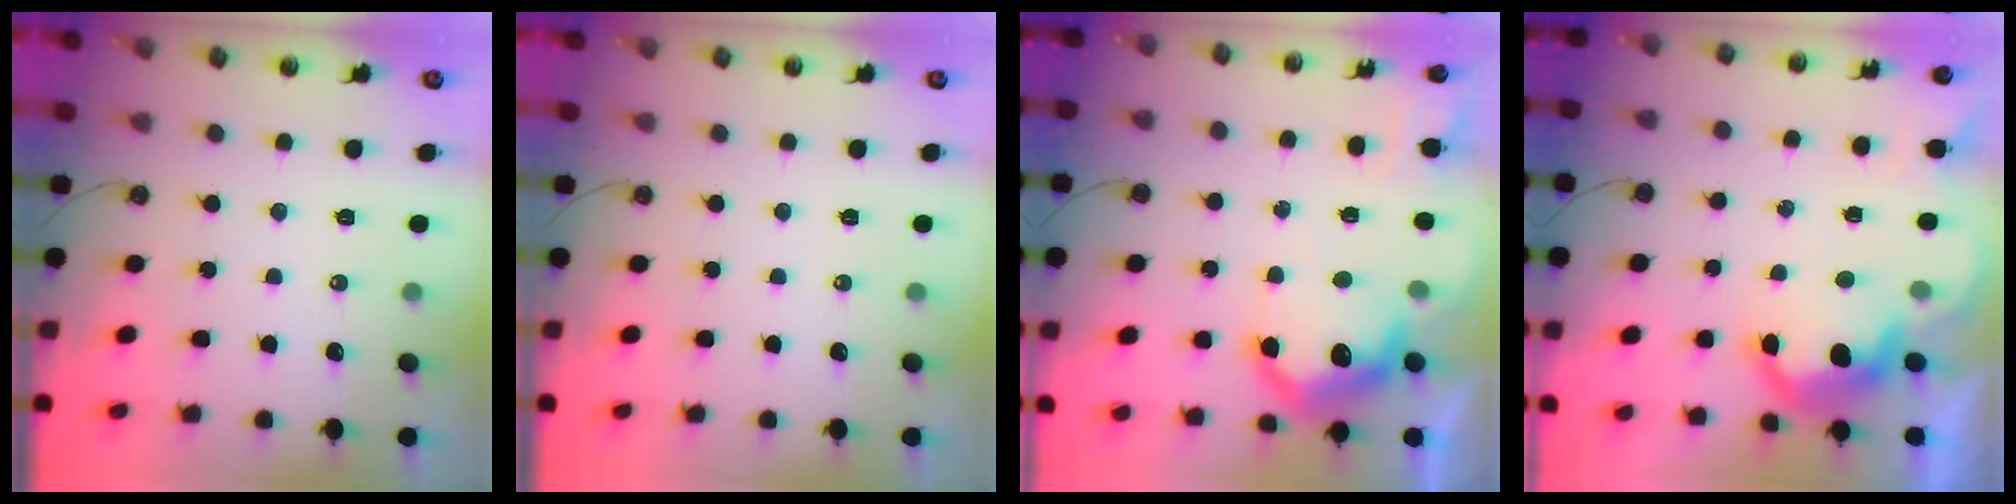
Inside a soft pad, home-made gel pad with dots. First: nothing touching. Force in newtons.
{"total": 0.0}
{"total": 16.6, "press": 16.6, "slide": 0.9}
{"total": 11.8, "press": 11.7, "slide": 0.8}